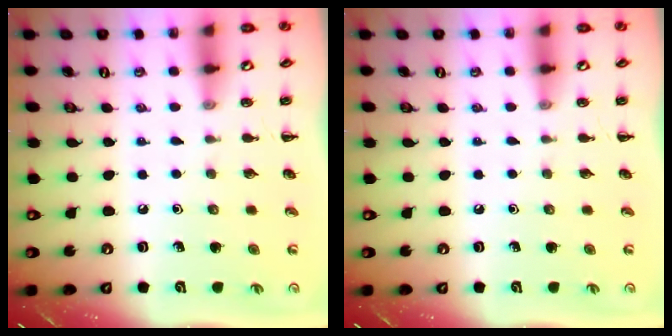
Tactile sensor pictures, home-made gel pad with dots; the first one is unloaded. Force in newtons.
{"total": 0.0}